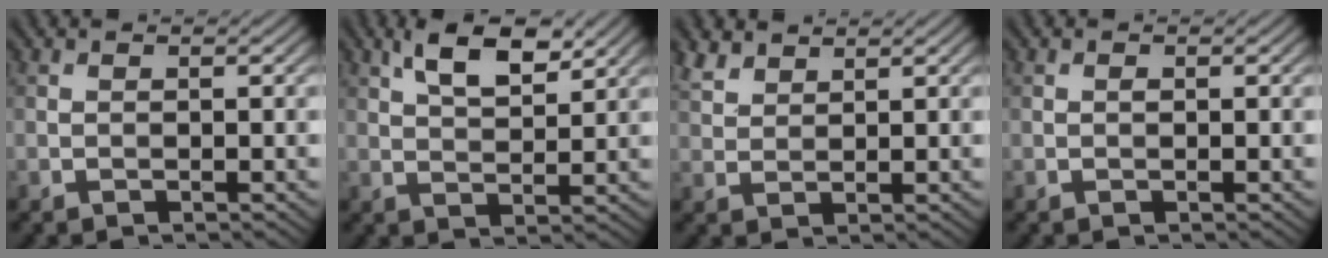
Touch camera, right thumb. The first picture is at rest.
{"total": 6.5, "force": [3.7, 2.6, 4.7], "torque": [-0.093, 0.007, 0.070]}
{"total": 3.1, "force": [2.5, 1.3, 1.3], "torque": [-0.034, 0.008, 0.060]}
{"total": 0.0}